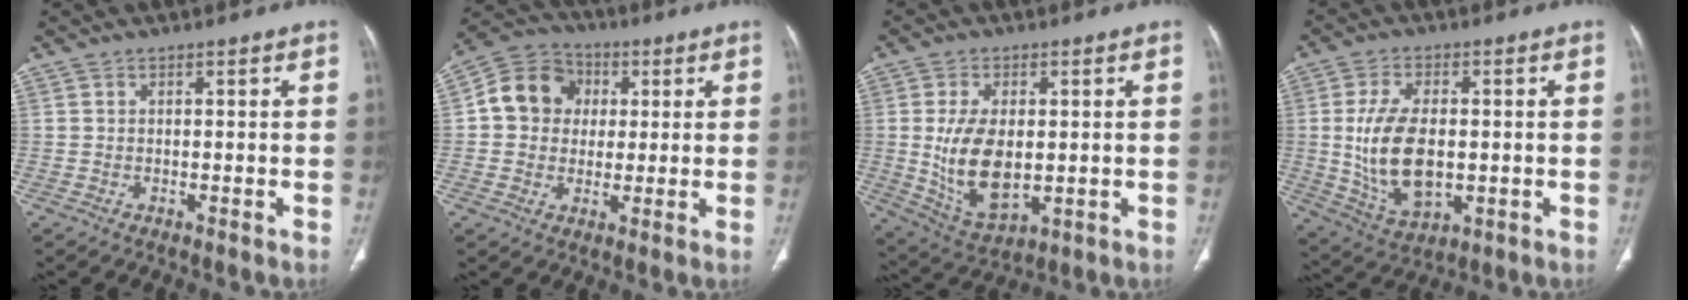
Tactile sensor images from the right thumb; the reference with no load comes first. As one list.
[{"total": 11.1, "force": [1.6, 9.8, 4.8], "torque": [-0.061, 0.015, 0.017]}, {"total": 12.9, "force": [-0.1, 7.3, 10.7], "torque": [-0.190, -0.013, 0.017]}, {"total": 13.9, "force": [-0.3, 7.9, 11.5], "torque": [-0.213, -0.008, 0.008]}]